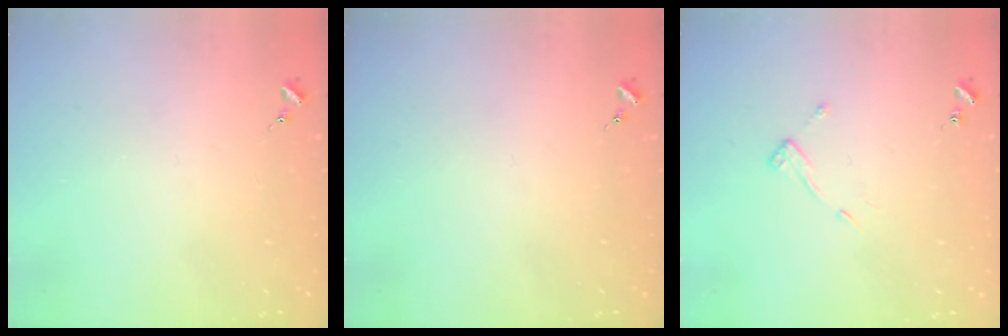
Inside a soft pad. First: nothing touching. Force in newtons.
{"total": 0.0}
{"total": 7.5, "press": 7.5, "slide": 0.5}